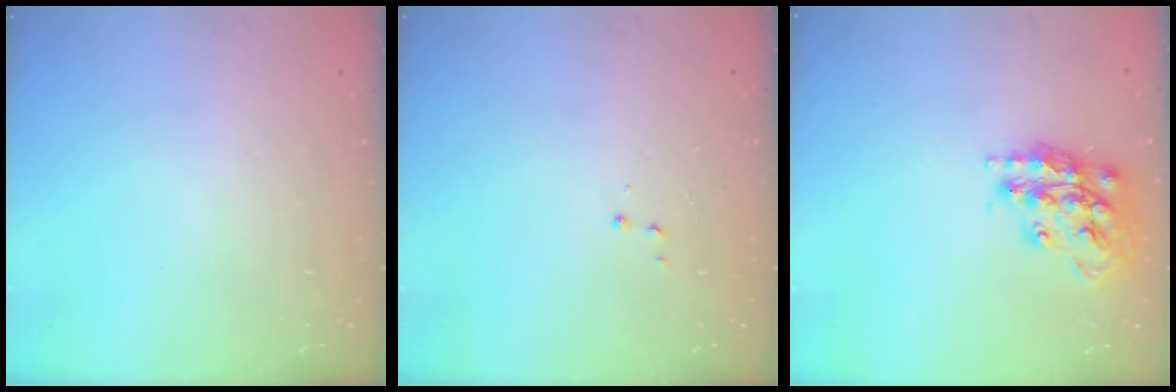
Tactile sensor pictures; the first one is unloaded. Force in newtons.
{"total": 2.9, "press": 2.8, "slide": 0.4}
{"total": 16.8, "press": 16.7, "slide": 1.5}